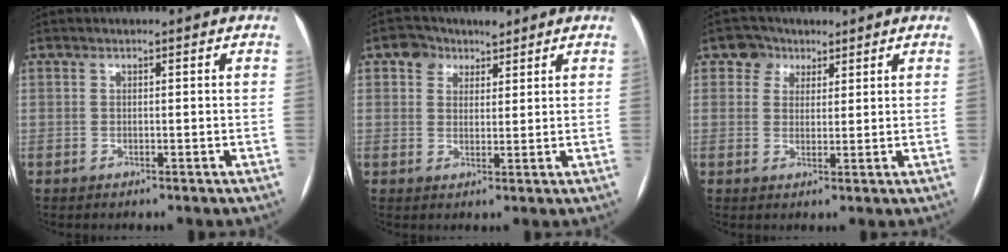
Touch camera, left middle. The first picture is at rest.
{"total": 4.0, "force": [2.5, 2.9, 1.0], "torque": [-0.018, 0.013, 0.041]}
{"total": 3.6, "force": [2.1, 2.9, 0.2], "torque": [-0.003, 0.010, 0.031]}